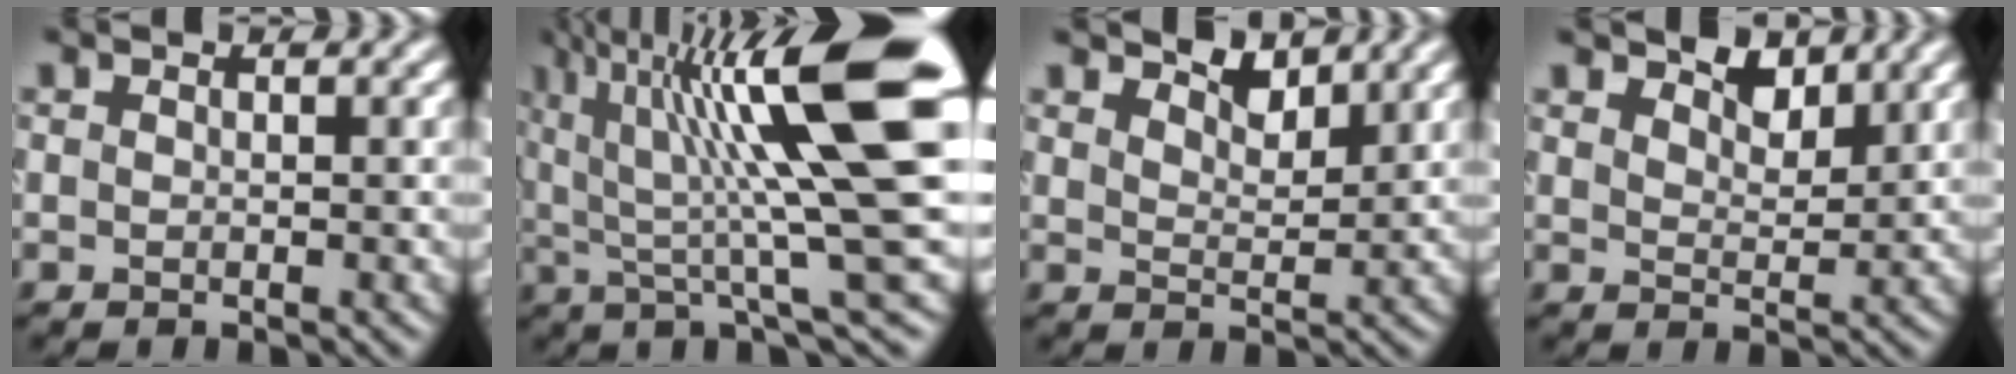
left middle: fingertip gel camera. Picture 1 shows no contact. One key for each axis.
{"total": 15.0, "fx": 4.8, "fy": 2.4, "fz": 14.0, "tx": -0.208, "ty": 0.016, "tz": 0.080}
{"total": 2.5, "fx": 2.4, "fy": 0.4, "fz": 0.6, "tx": -0.009, "ty": 0.002, "tz": 0.040}
{"total": 2.9, "fx": 2.6, "fy": 1.0, "fz": 1.0, "tx": -0.014, "ty": 0.006, "tz": 0.035}